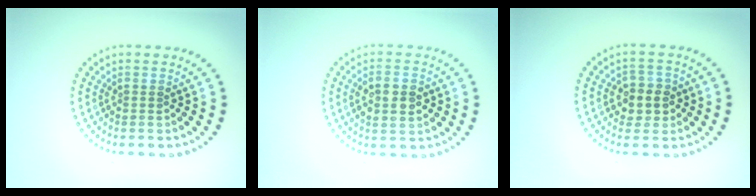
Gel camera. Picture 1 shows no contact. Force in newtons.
{"total": 2.9, "press": 2.9, "slide": 0.4}
{"total": 2.7, "press": 2.6, "slide": 0.7}